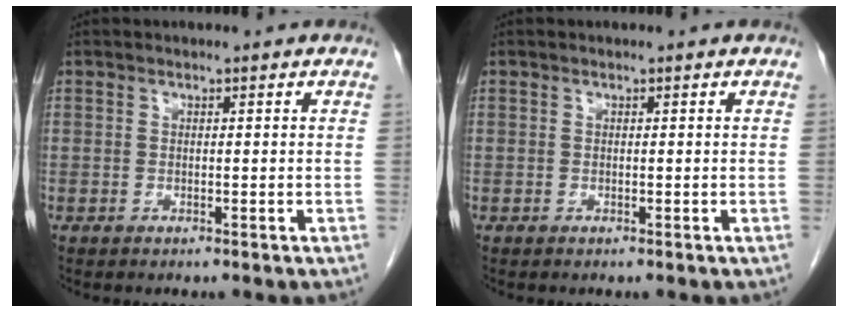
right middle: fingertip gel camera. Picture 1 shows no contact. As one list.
[{"total": 0.0}]